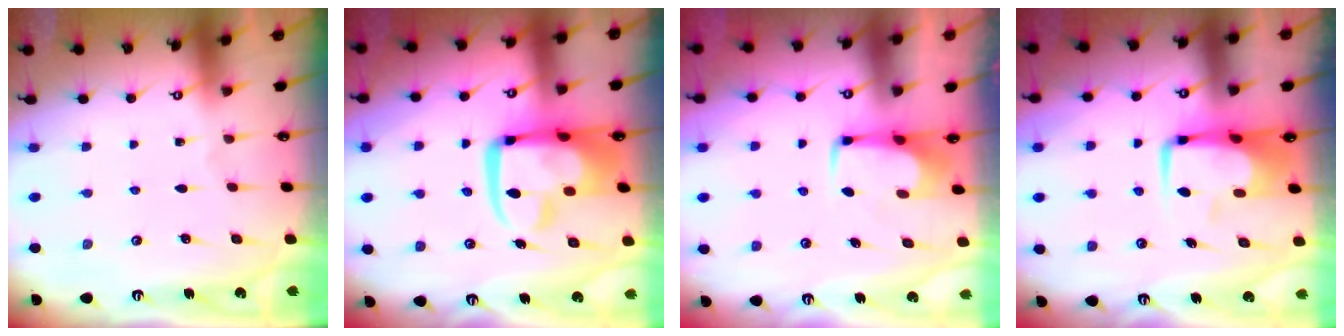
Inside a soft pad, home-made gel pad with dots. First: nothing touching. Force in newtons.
{"total": 16.0, "press": 15.8, "slide": 2.1}
{"total": 1.8, "press": 1.7, "slide": 0.6}
{"total": 8.2, "press": 8.0, "slide": 1.5}